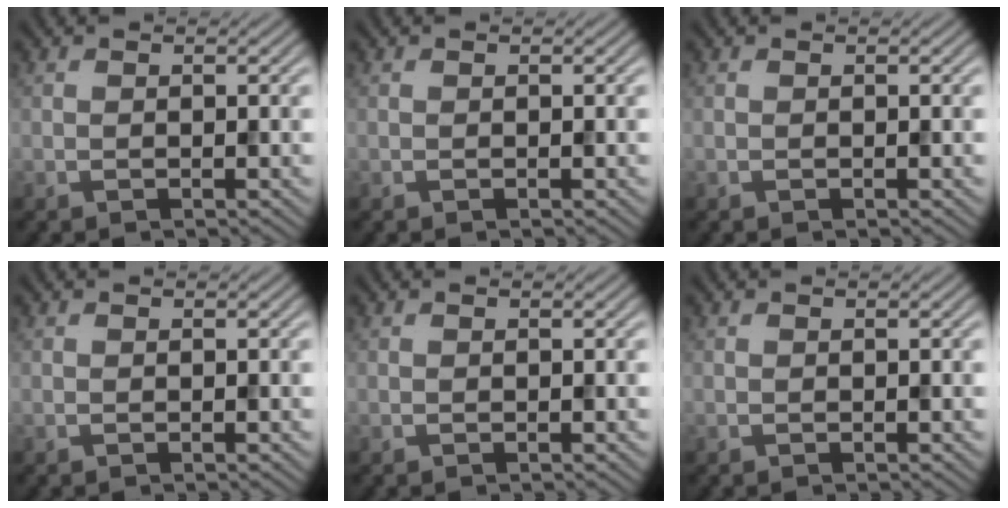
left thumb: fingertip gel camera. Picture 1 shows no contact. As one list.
[{"total": 0.0}, {"total": 0.0}, {"total": 0.0}, {"total": 0.0}, {"total": 0.0}]